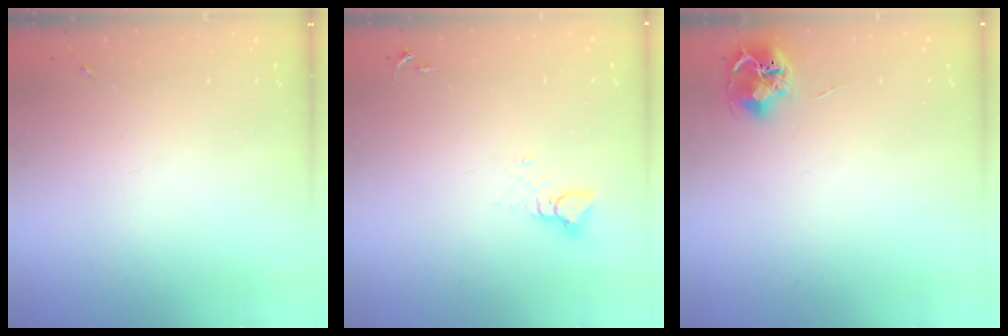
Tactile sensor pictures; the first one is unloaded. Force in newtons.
{"total": 3.5, "press": 3.5, "slide": 0.2}
{"total": 7.6, "press": 7.5, "slide": 0.6}